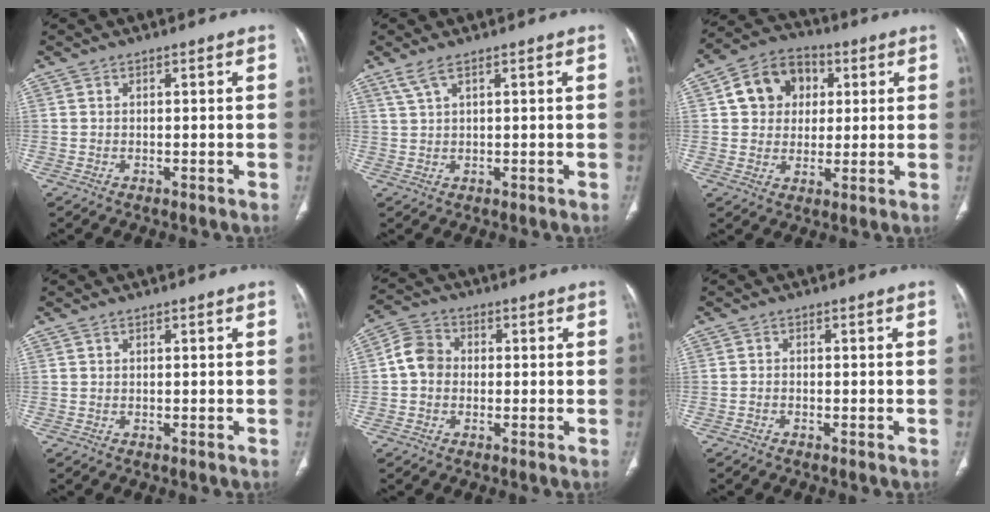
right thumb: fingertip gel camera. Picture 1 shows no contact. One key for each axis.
{"total": 2.7, "fx": 1.7, "fy": 0.4, "fz": 2.0, "tx": -0.057, "ty": 0.007, "tz": 0.045}
{"total": 11.7, "fx": 3.0, "fy": 9.6, "fz": 6.0, "tx": -0.066, "ty": 0.004, "tz": 0.042}
{"total": 0.0}
{"total": 5.9, "fx": -0.2, "fy": 5.0, "fz": 3.0, "tx": -0.043, "ty": 0.017, "tz": -0.017}
{"total": 0.5, "fx": -0.4, "fy": 0.3, "fz": 0.1, "tx": -0.002, "ty": 0.003, "tz": -0.012}